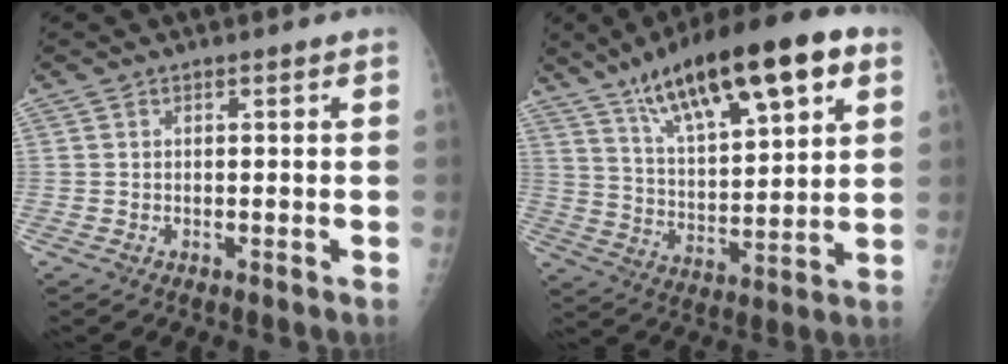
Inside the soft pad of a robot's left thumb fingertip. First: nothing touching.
{"total": 22.7, "force": [12.0, 7.2, 17.9], "torque": [-0.266, -0.021, 0.202]}